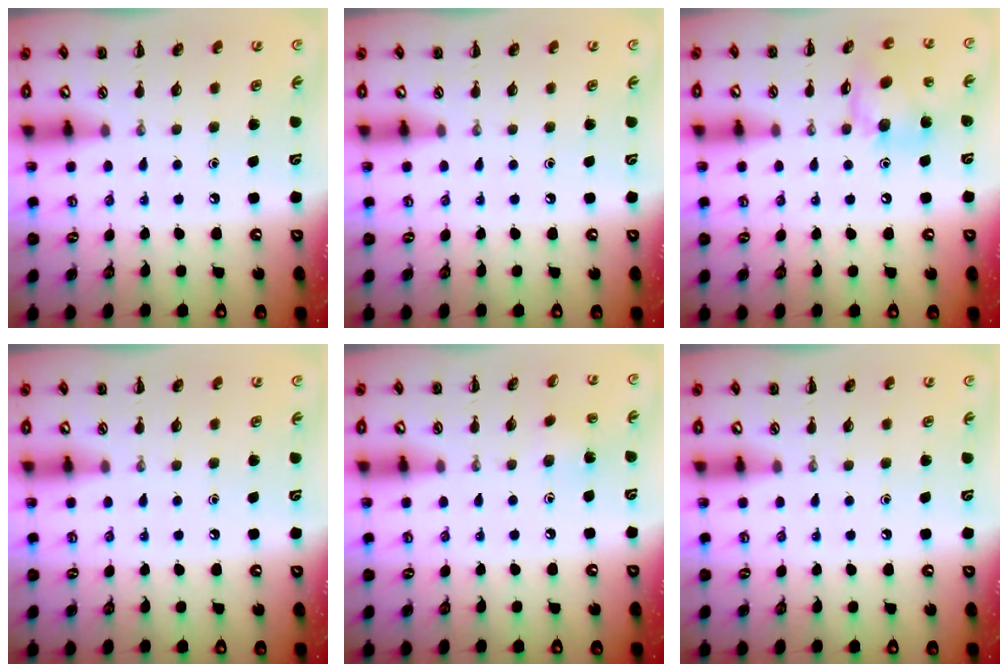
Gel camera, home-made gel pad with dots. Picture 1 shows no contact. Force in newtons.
{"total": 0.0}
{"total": 13.2, "press": 12.9, "slide": 2.9}
{"total": 0.0}
{"total": 4.9, "press": 4.8, "slide": 1.1}
{"total": 0.0}